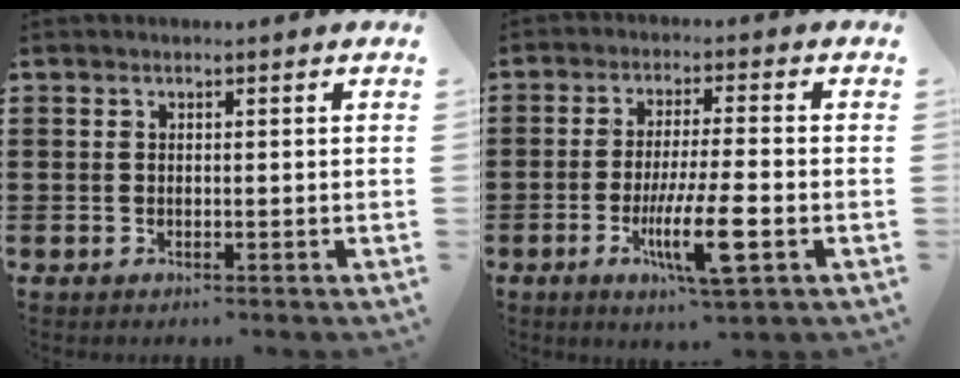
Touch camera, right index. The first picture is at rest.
{"total": 9.8, "force": [-3.3, 1.4, 9.2], "torque": [-0.172, -0.016, -0.059]}